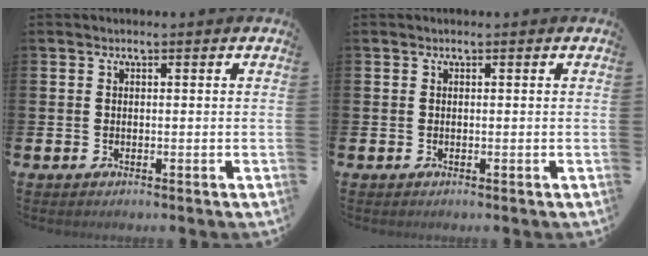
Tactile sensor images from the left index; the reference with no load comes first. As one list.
[{"total": 0.0}]